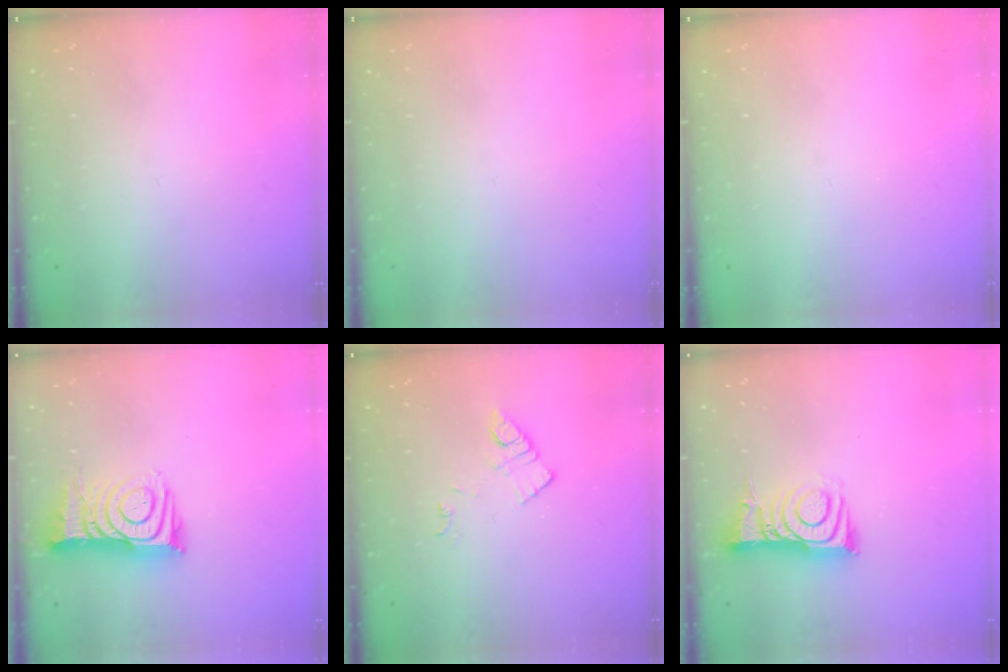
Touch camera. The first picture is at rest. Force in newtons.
{"total": 1.5, "press": 1.5, "slide": 0.1}
{"total": 0.0}
{"total": 12.6, "press": 12.5, "slide": 1.0}
{"total": 8.3, "press": 8.3, "slide": 0.6}
{"total": 8.3, "press": 8.3, "slide": 0.7}